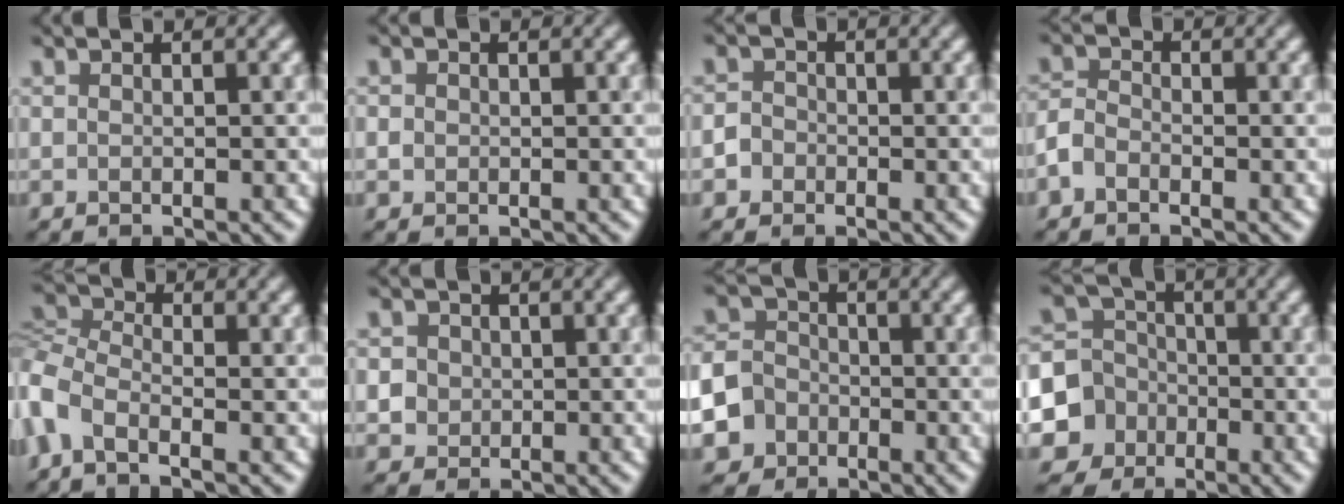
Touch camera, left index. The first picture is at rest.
{"total": 0.6, "force": [-0.3, 0.5, -0.3], "torque": [0.007, 0.000, -0.005]}
{"total": 1.5, "force": [-1.0, 1.0, -0.3], "torque": [0.020, 0.001, -0.021]}
{"total": 1.8, "force": [-1.6, 0.8, 0.3], "torque": [-0.004, 0.004, -0.038]}
{"total": 4.2, "force": [-2.6, 2.0, 2.6], "torque": [-0.062, 0.001, -0.069]}
{"total": 2.1, "force": [-0.1, 2.1, 0.1], "torque": [0.007, 0.006, 0.002]}
{"total": 7.4, "force": [-4.4, 5.9, 0.9], "torque": [-0.017, -0.022, -0.094]}
{"total": 6.5, "force": [-2.9, 5.8, 0.4], "torque": [0.001, -0.004, -0.077]}